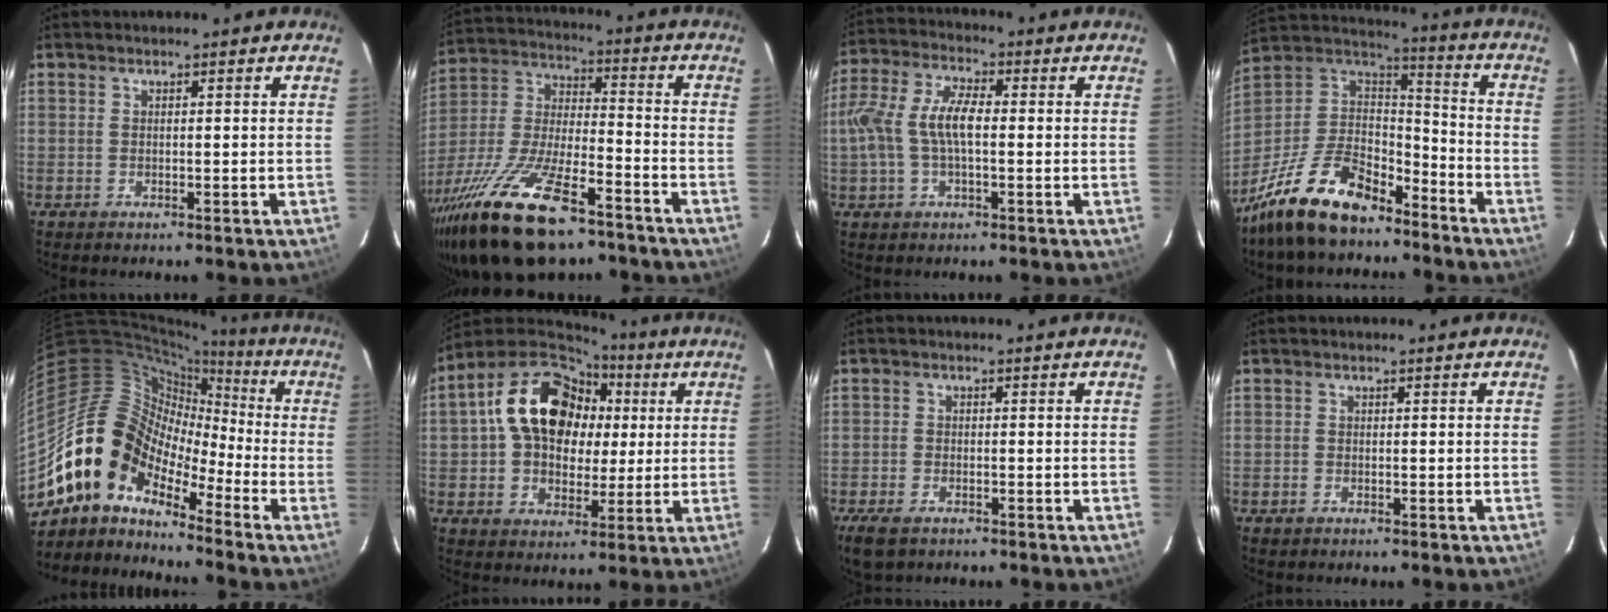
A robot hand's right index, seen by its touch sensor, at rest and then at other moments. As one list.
[{"total": 24.7, "force": [-16.5, 8.5, 16.3], "torque": [-0.331, -0.039, -0.285]}, {"total": 10.0, "force": [-0.6, 4.4, 9.0], "torque": [-0.191, 0.014, -0.012]}, {"total": 21.9, "force": [-15.5, 9.6, 12.0], "torque": [-0.266, -0.003, -0.272]}, {"total": 13.1, "force": [-9.2, 7.7, 5.4], "torque": [-0.094, 0.023, -0.194]}, {"total": 17.6, "force": [4.3, 13.3, 10.8], "torque": [-0.223, 0.051, 0.080]}, {"total": 6.2, "force": [-4.2, 3.3, 3.2], "torque": [-0.086, -0.018, -0.079]}, {"total": 0.9, "force": [-0.6, 0.7, 0.1], "torque": [-0.004, 0.000, -0.010]}]